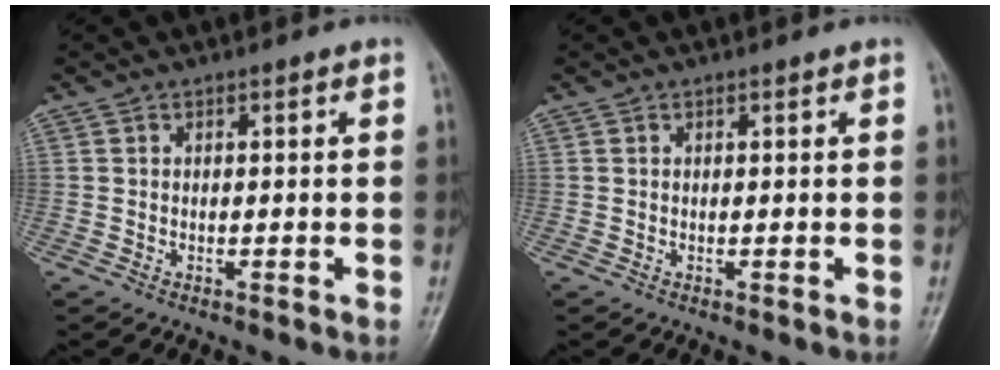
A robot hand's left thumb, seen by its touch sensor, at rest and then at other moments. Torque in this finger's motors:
{"motor_torque": [0.06, -0.01, -0.07, -0.11, -0.01]}